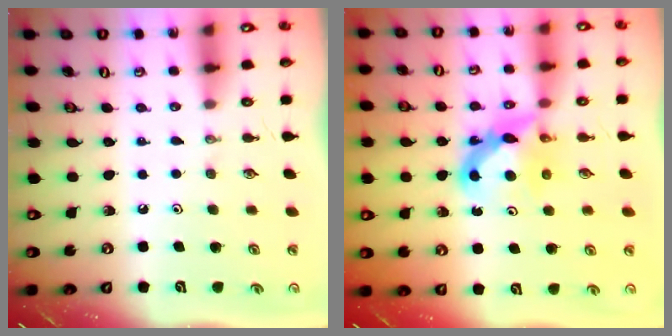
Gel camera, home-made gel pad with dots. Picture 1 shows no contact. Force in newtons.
{"total": 6.9, "press": 6.8, "slide": 0.6}